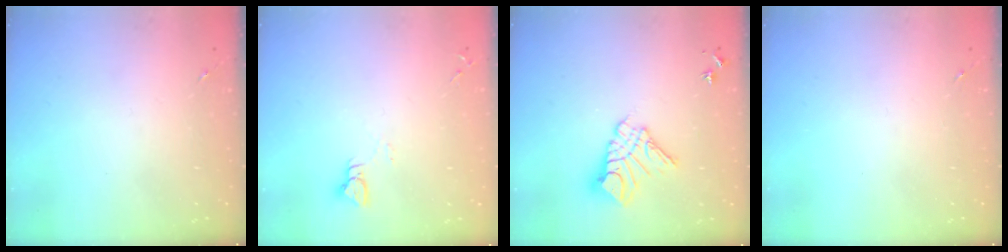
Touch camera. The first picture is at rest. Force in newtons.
{"total": 3.5, "press": 3.5, "slide": 0.3}
{"total": 11.7, "press": 11.7, "slide": 1.2}
{"total": 0.0}